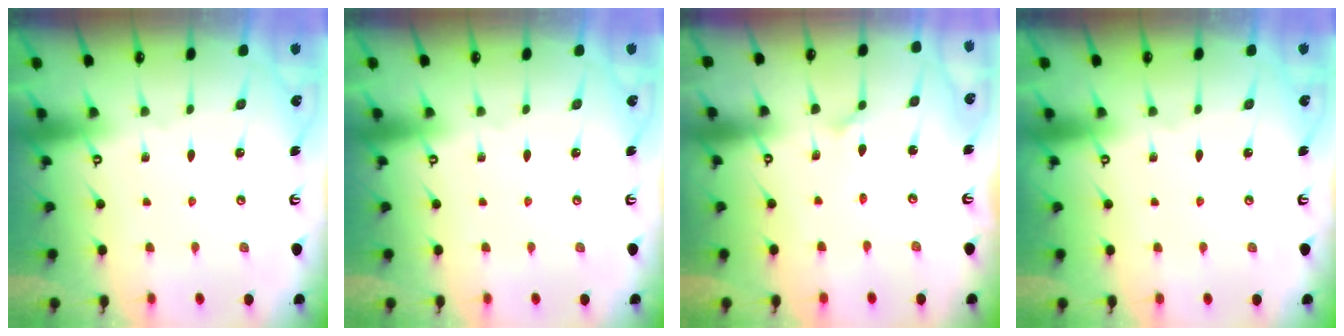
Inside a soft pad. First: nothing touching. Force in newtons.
{"total": 0.0}
{"total": 3.3, "press": 3.3, "slide": 0.4}
{"total": 0.0}